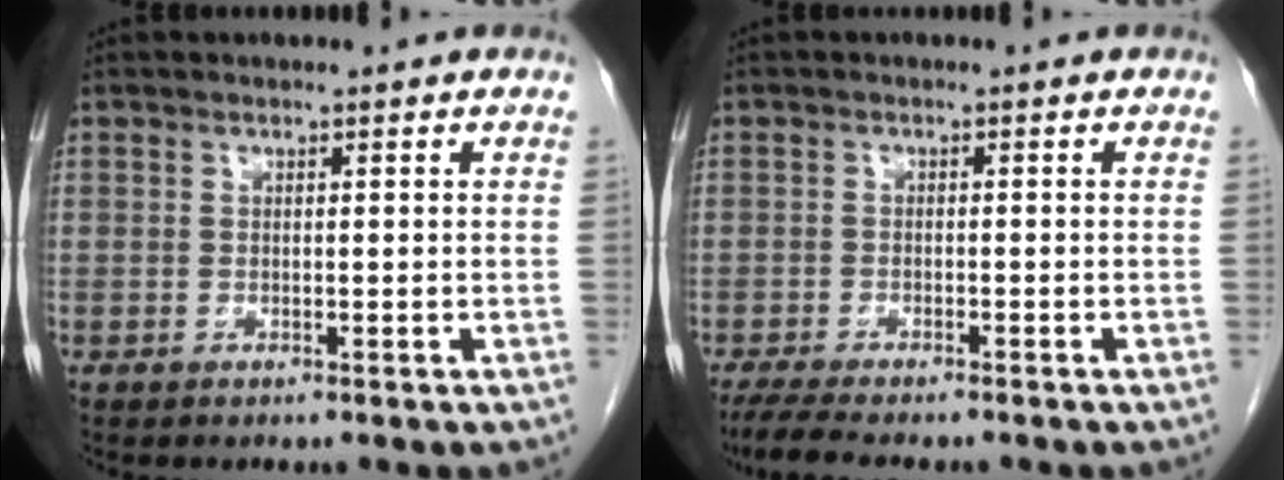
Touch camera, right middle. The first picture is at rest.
{"total": 7.3, "force": [-6.1, 1.2, 3.8], "torque": [-0.060, -0.016, -0.096]}